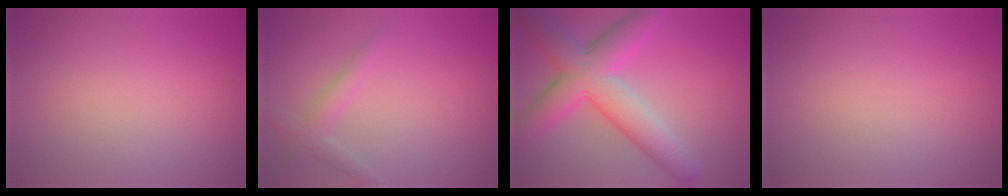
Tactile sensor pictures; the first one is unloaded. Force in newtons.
{"total": 2.0, "press": 2.0, "slide": 0.1}
{"total": 7.9, "press": 7.9, "slide": 0.2}
{"total": 0.0}